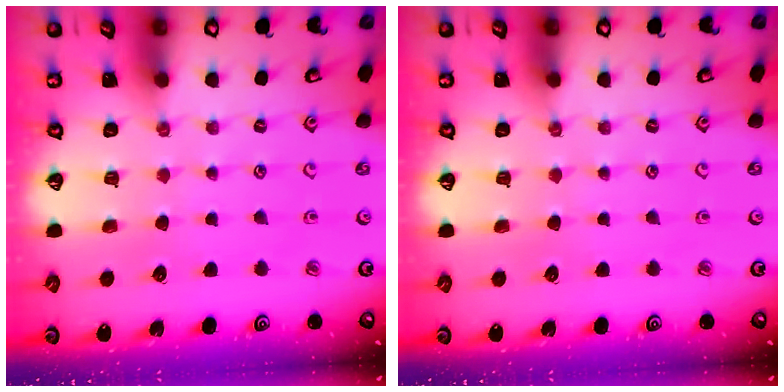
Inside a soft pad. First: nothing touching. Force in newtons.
{"total": 0.0}